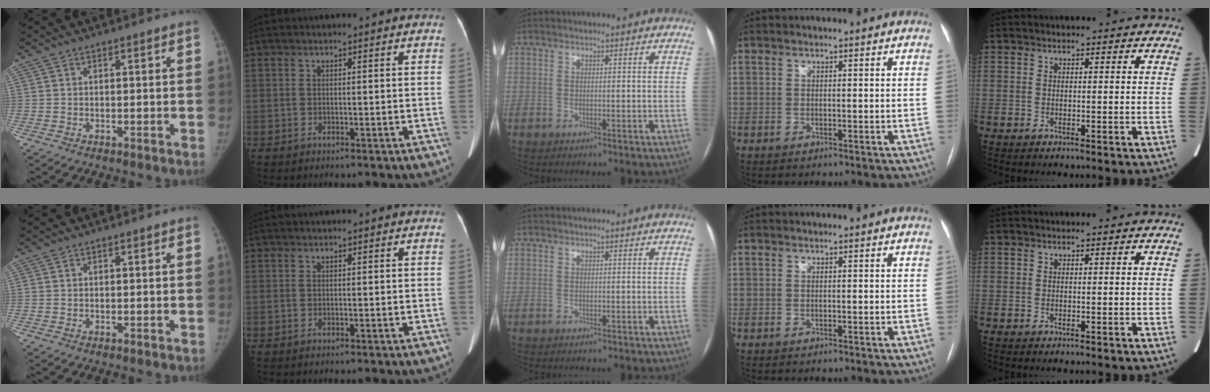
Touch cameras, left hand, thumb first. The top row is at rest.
{}